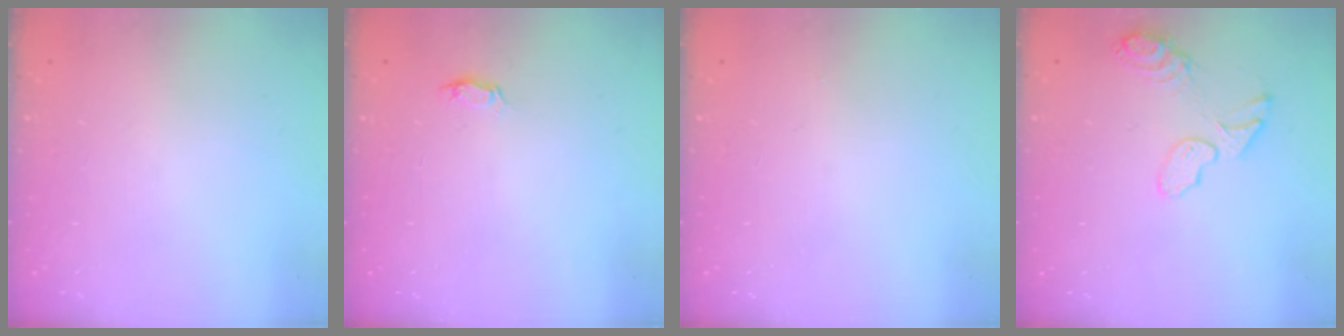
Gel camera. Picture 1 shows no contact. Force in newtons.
{"total": 2.8, "press": 2.8, "slide": 0.3}
{"total": 3.3, "press": 2.4, "slide": 2.2}
{"total": 9.2, "press": 9.1, "slide": 1.4}